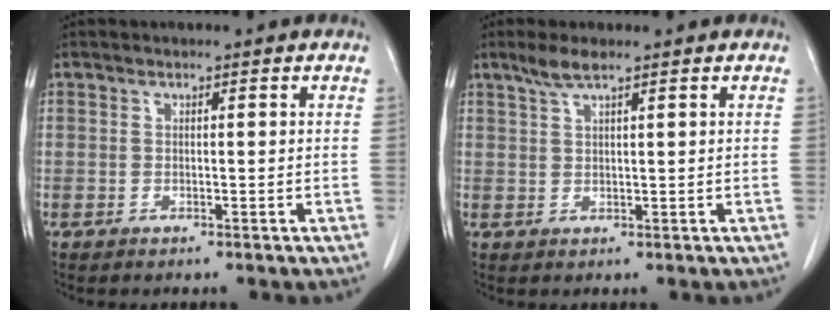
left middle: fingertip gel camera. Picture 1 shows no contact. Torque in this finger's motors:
{"motor_torque": [0.19, -0.15, -0.01, 0.00]}